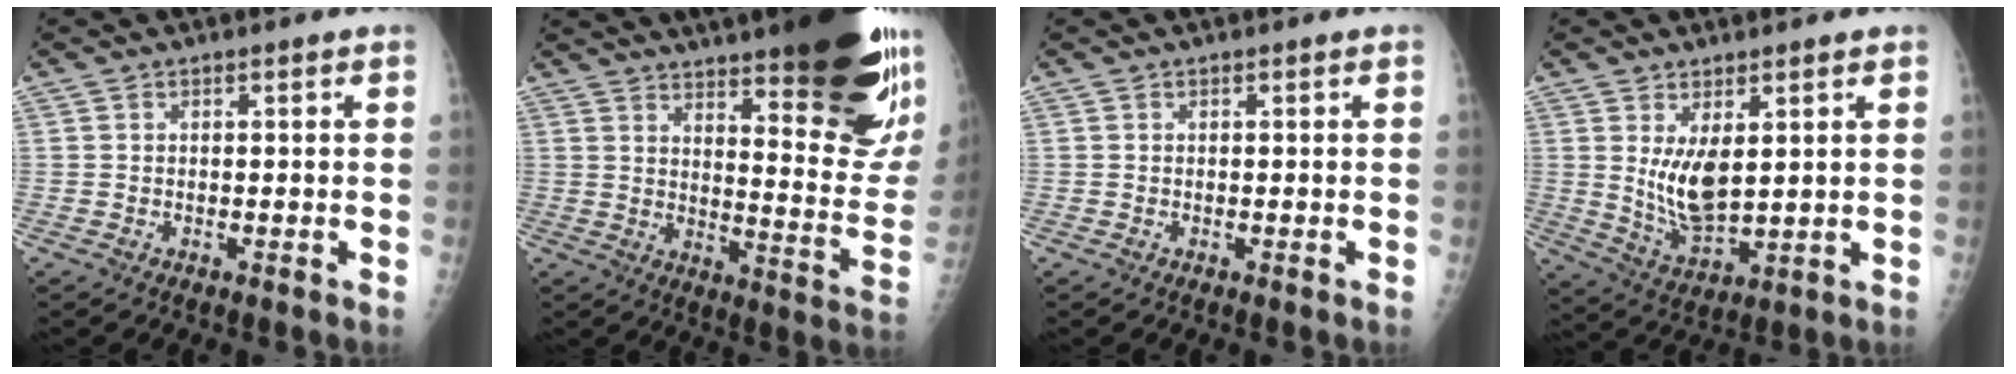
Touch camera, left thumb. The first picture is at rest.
{"total": 29.7, "force": [20.2, 6.9, 20.7], "torque": [-0.224, -0.094, 0.269]}
{"total": 0.0}
{"total": 8.6, "force": [2.4, 3.8, 7.3], "torque": [-0.123, -0.031, 0.058]}